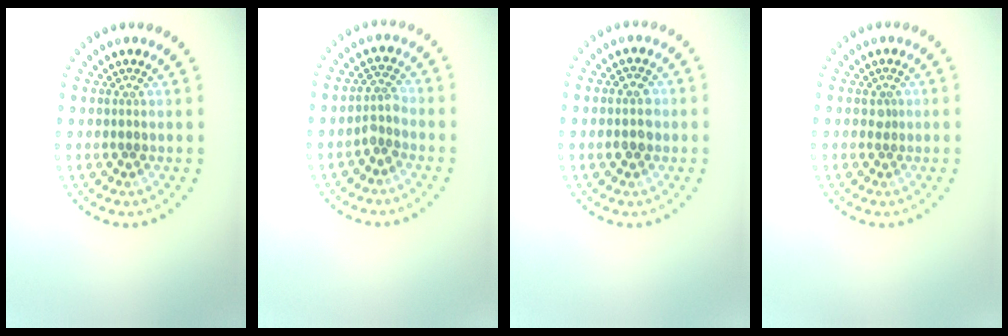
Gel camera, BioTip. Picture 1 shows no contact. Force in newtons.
{"total": 1.8, "press": 1.3, "slide": 1.2}
{"total": 1.9, "press": 1.9, "slide": 0.0}
{"total": 0.7, "press": 0.5, "slide": 0.5}